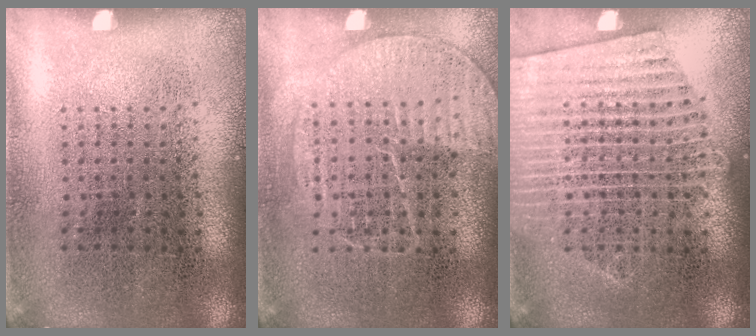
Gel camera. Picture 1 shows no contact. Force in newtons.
{"total": 1.3, "press": 1.3, "slide": 0.3}
{"total": 1.8, "press": 1.7, "slide": 0.3}